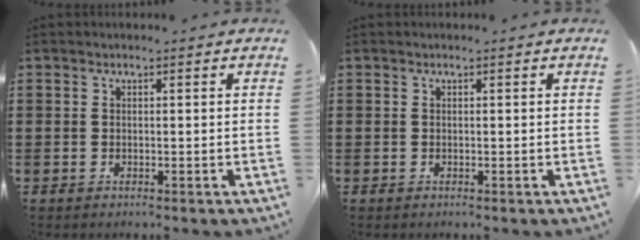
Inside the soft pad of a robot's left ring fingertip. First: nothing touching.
{"total": 0.0}